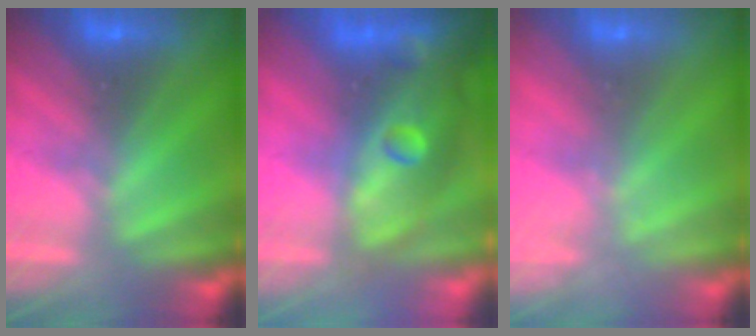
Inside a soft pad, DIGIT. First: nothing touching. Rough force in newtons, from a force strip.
{"total": 11.3}
{"total": 2.1}